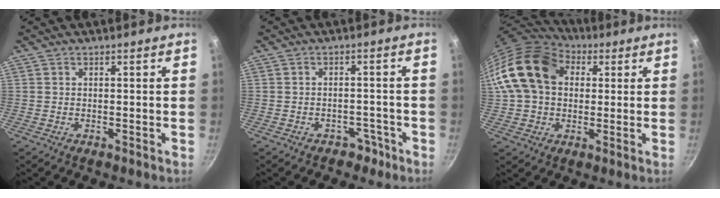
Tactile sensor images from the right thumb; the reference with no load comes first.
{"total": 3.2, "force": [-2.1, 2.2, 0.8], "torque": [0.017, 0.033, -0.013]}
{"total": 17.4, "force": [3.7, 13.0, 11.0], "torque": [-0.185, 0.028, 0.053]}